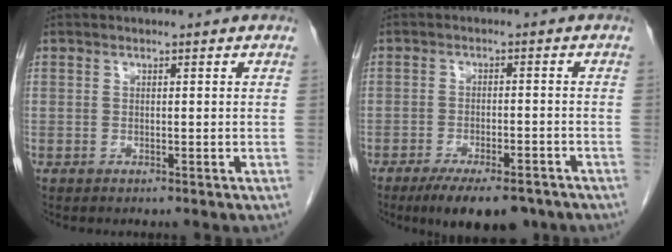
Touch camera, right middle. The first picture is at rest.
{"total": 10.3, "force": [-7.9, 3.1, 5.8], "torque": [-0.079, -0.008, -0.116]}